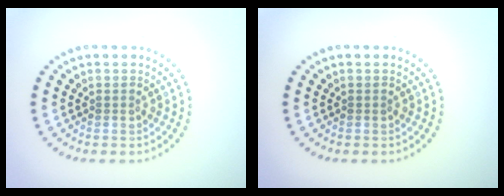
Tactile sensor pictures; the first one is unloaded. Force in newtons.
{"total": 0.0}